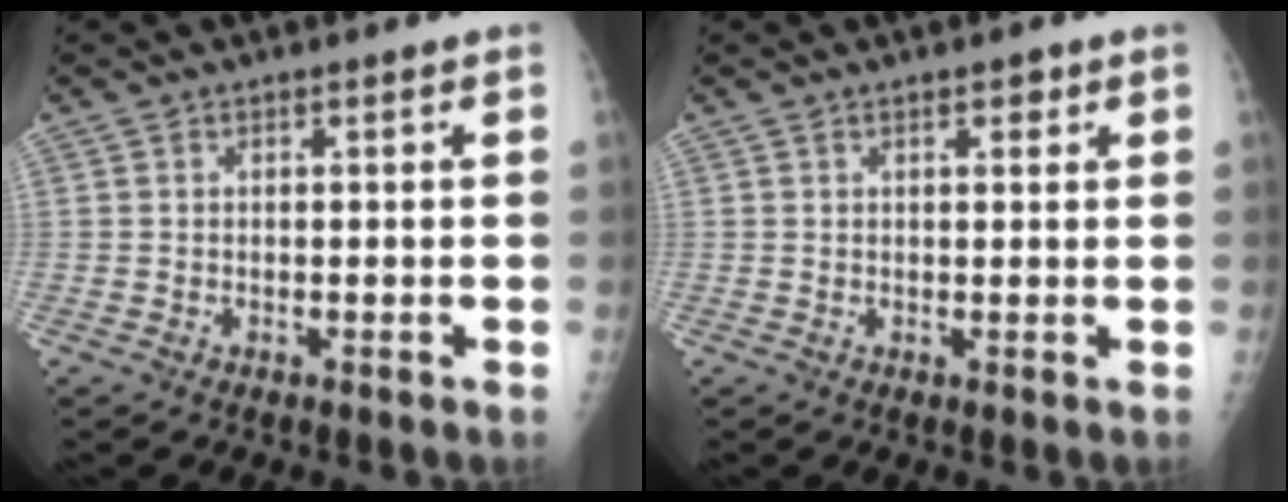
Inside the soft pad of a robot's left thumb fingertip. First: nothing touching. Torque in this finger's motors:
{"motor_torque": [0.04, 0.01, 0.04, 0.00, 0.06]}